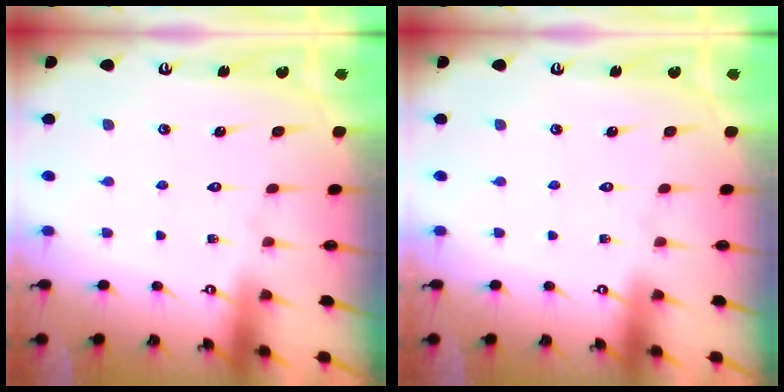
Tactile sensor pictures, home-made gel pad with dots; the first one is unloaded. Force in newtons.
{"total": 0.0}